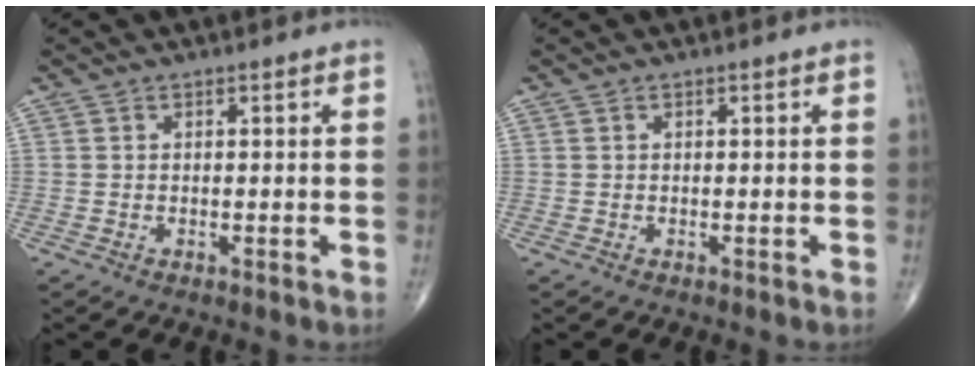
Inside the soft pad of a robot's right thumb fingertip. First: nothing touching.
{"total": 0.0}